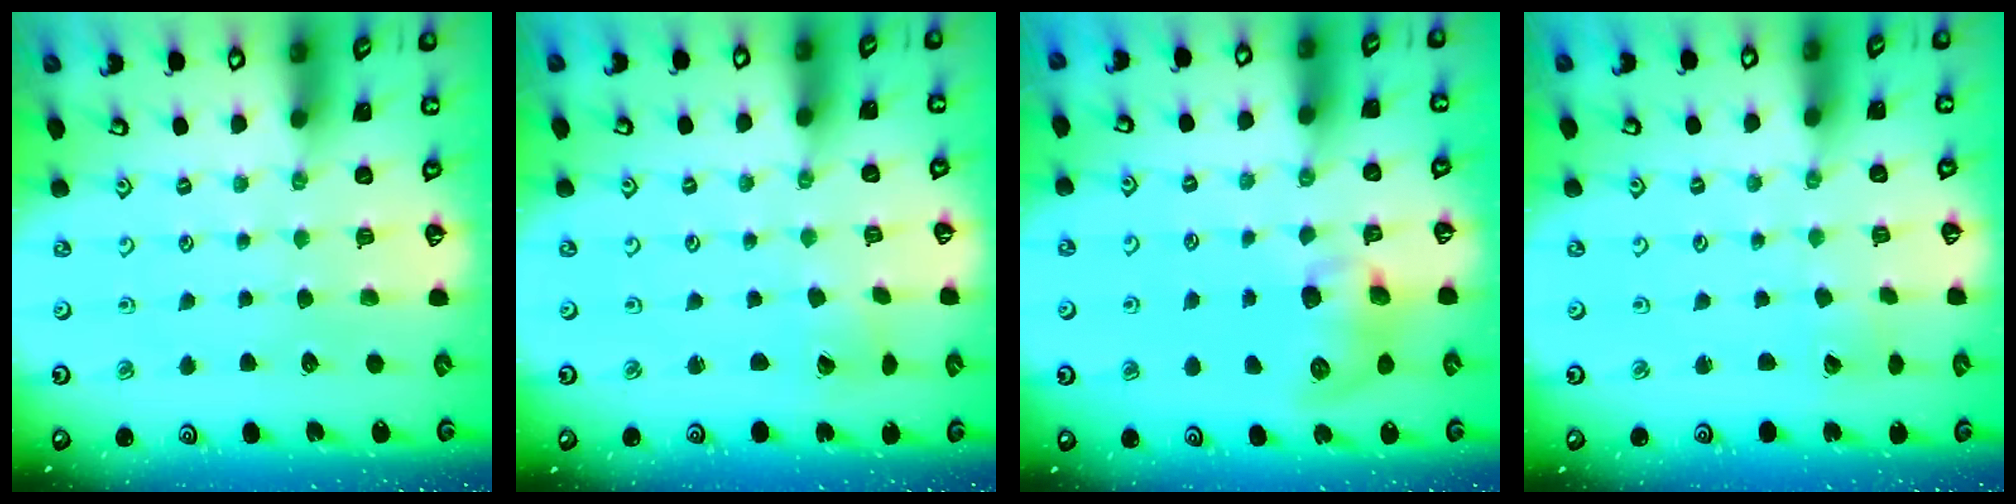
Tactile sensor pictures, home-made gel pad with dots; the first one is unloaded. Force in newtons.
{"total": 1.6, "press": 1.5, "slide": 0.4}
{"total": 9.0, "press": 8.9, "slide": 1.0}
{"total": 2.4, "press": 2.4, "slide": 0.2}